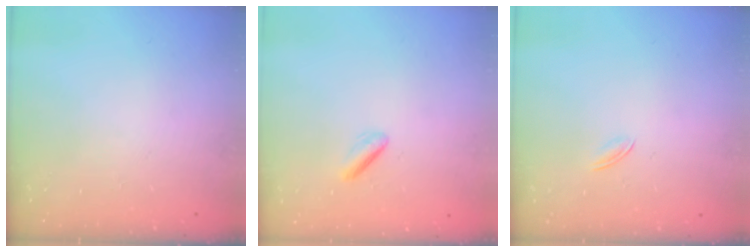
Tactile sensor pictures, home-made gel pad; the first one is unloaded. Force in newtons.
{"total": 1.1, "press": 0.7, "slide": 0.8}
{"total": 1.6, "press": 1.5, "slide": 0.5}